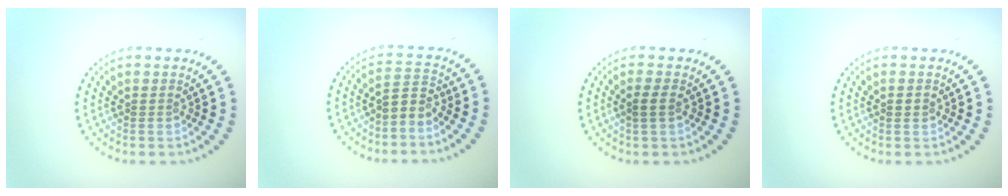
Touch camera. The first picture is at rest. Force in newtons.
{"total": 2.1, "press": 1.5, "slide": 1.5}
{"total": 1.2, "press": 1.1, "slide": 0.4}
{"total": 1.0, "press": 1.0, "slide": 0.0}